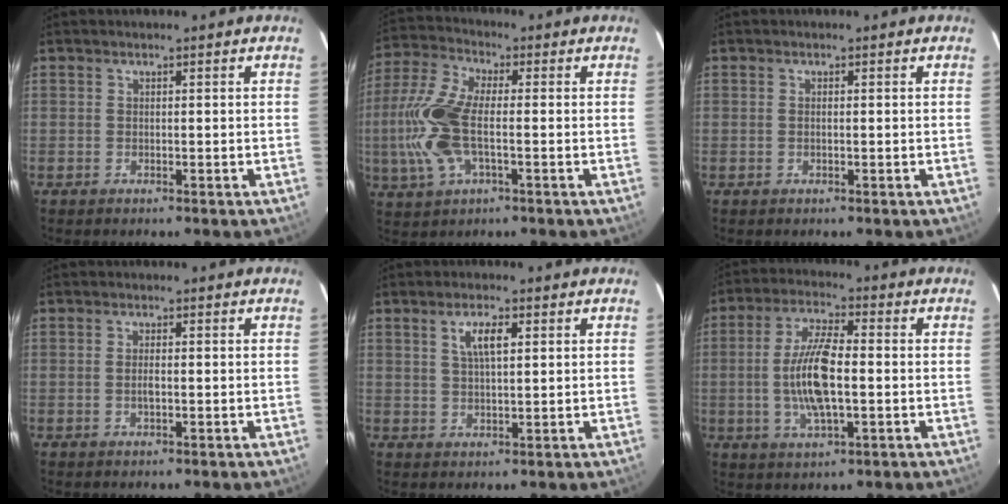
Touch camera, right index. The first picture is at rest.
{"total": 13.3, "force": [-1.9, 5.8, 11.8], "torque": [-0.272, 0.006, -0.043]}
{"total": 0.7, "force": [0.0, 0.1, 0.7], "torque": [-0.016, 0.001, -0.002]}
{"total": 2.1, "force": [-0.4, 0.7, 2.0], "torque": [-0.038, 0.001, -0.006]}
{"total": 4.5, "force": [1.7, 1.4, 4.0], "torque": [-0.074, 0.006, 0.032]}
{"total": 11.4, "force": [-1.4, 3.4, 10.8], "torque": [-0.216, 0.002, -0.026]}